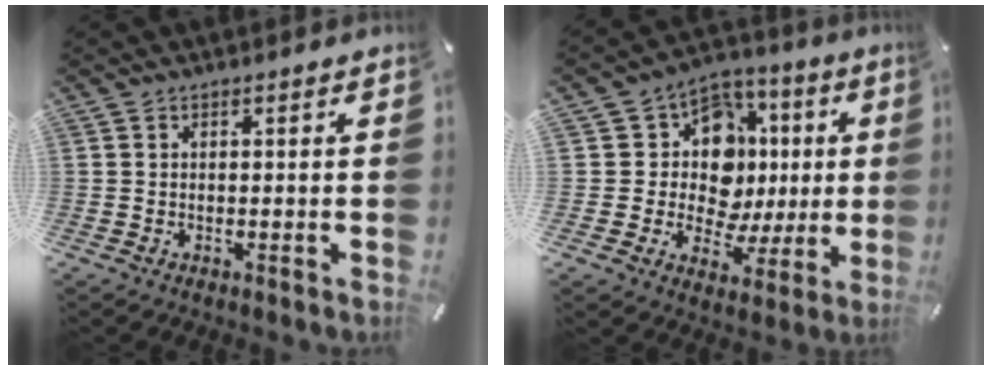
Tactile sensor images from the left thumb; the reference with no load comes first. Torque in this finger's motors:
{"motor_torque": [1.09, 1.90, 0.49, -0.40, 0.14]}